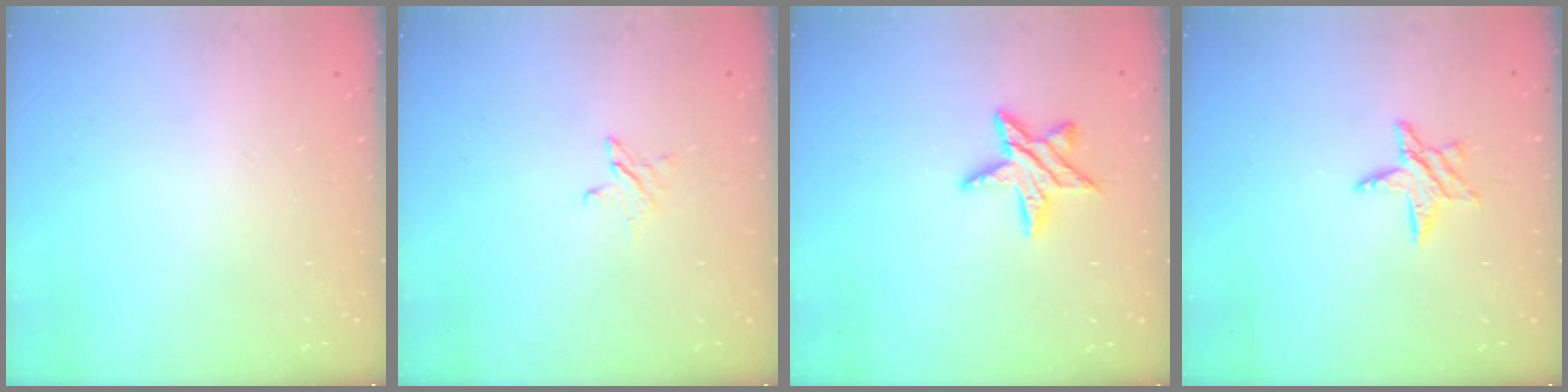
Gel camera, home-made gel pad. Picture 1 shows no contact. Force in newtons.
{"total": 3.2, "press": 3.1, "slide": 0.3}
{"total": 10.1, "press": 10.1, "slide": 0.5}
{"total": 7.2, "press": 7.2, "slide": 0.7}